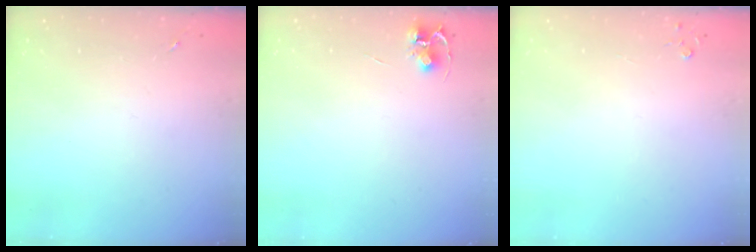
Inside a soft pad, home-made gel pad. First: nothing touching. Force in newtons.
{"total": 4.7, "press": 4.7, "slide": 0.4}
{"total": 2.8, "press": 2.8, "slide": 0.3}